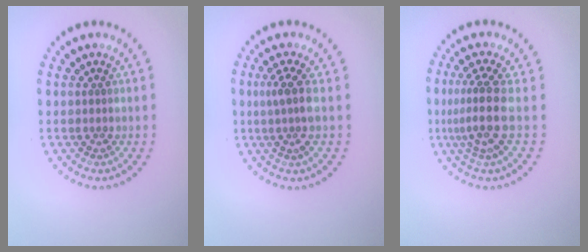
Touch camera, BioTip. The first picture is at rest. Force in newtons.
{"total": 2.4, "press": 1.8, "slide": 1.6}
{"total": 3.4, "press": 2.5, "slide": 2.3}